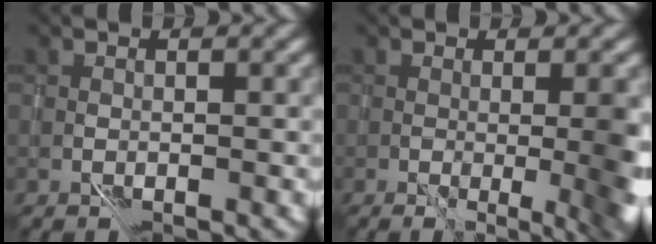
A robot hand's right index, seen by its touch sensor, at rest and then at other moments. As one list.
[{"total": 7.9, "force": [0.0, 3.0, 7.3], "torque": [-0.053, -0.001, 0.022]}]